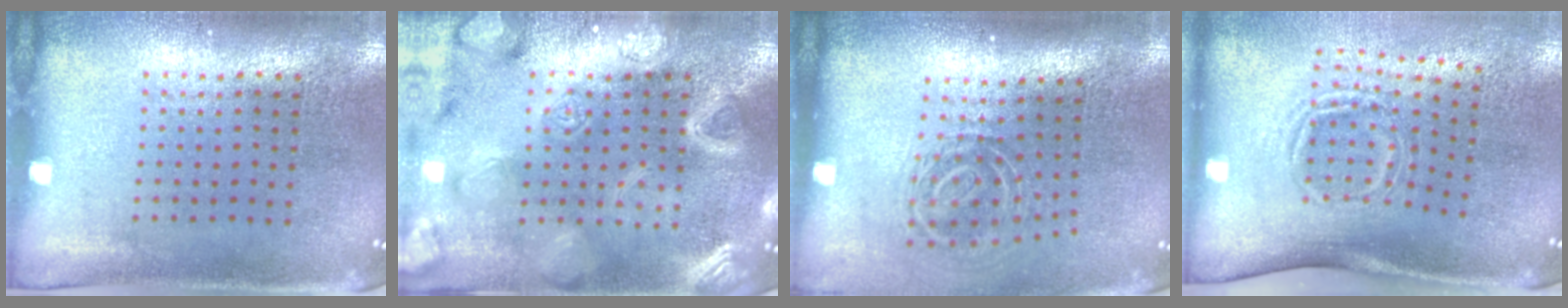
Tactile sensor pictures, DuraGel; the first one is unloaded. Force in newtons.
{"total": 5.5, "press": 5.5, "slide": 0.7}
{"total": 1.9, "press": 1.2, "slide": 1.5}
{"total": 1.8, "press": 1.2, "slide": 1.4}